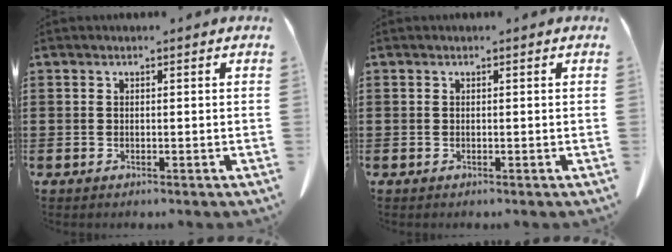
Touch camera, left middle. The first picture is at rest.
{"total": 0.0}